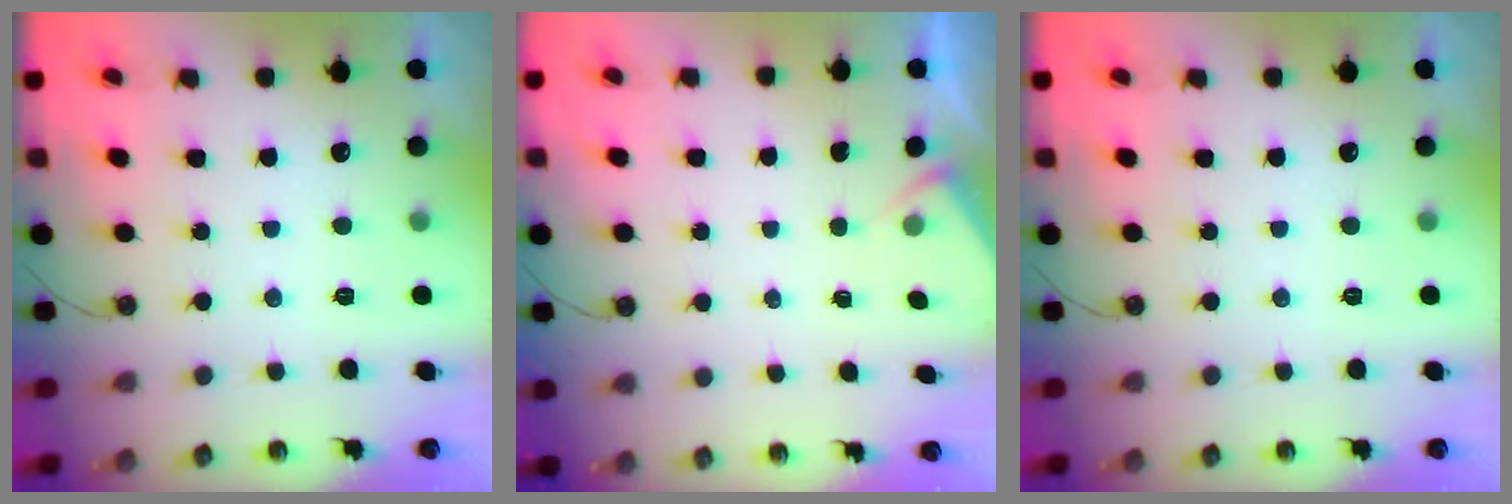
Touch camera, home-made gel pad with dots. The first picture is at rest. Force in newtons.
{"total": 2.0, "press": 1.9, "slide": 0.4}
{"total": 0.0}